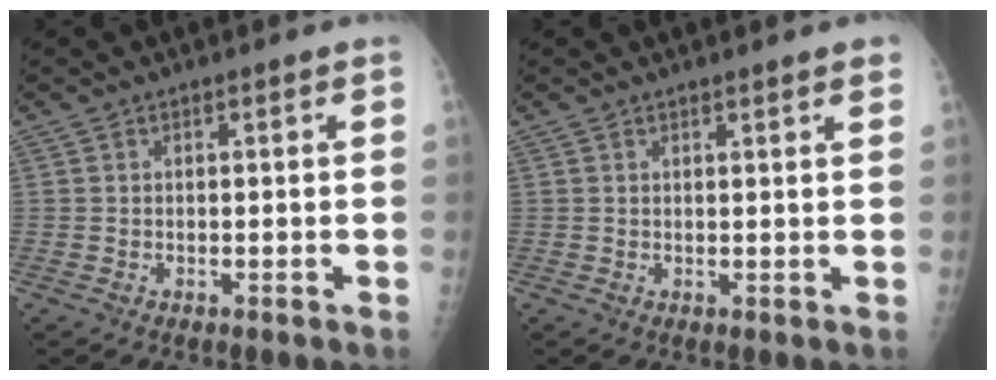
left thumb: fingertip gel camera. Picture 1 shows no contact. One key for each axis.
{"total": 2.6, "fx": 2.2, "fy": 0.4, "fz": 1.4, "tx": -0.009, "ty": -0.002, "tz": 0.023}